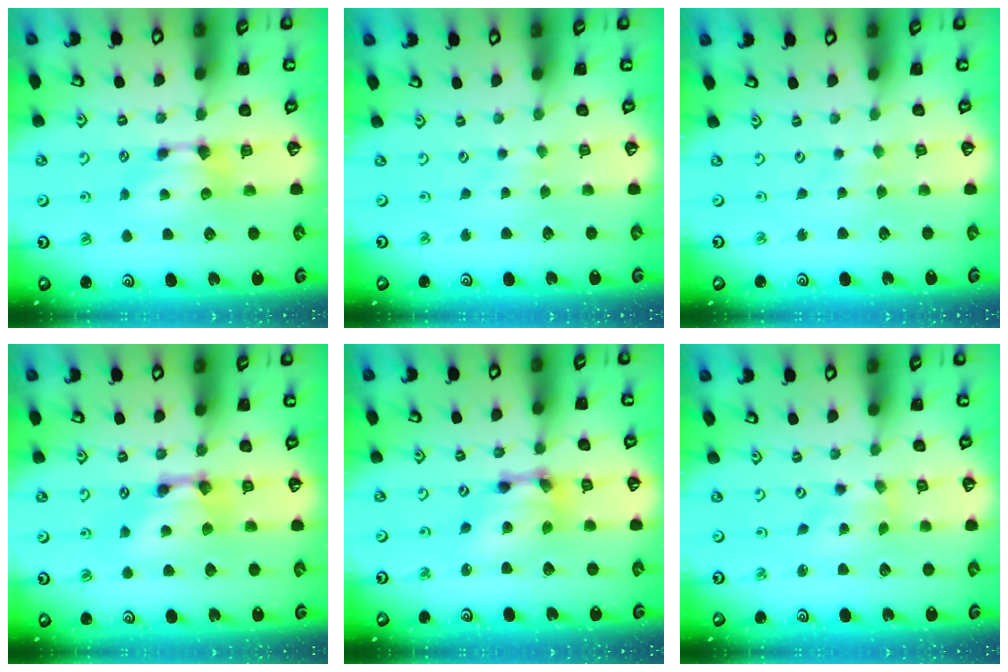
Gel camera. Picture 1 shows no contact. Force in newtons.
{"total": 3.4, "press": 3.4, "slide": 0.5}
{"total": 3.5, "press": 3.5, "slide": 0.3}
{"total": 2.6, "press": 2.6, "slide": 0.2}
{"total": 7.8, "press": 7.1, "slide": 3.2}
{"total": 1.7, "press": 1.3, "slide": 1.1}